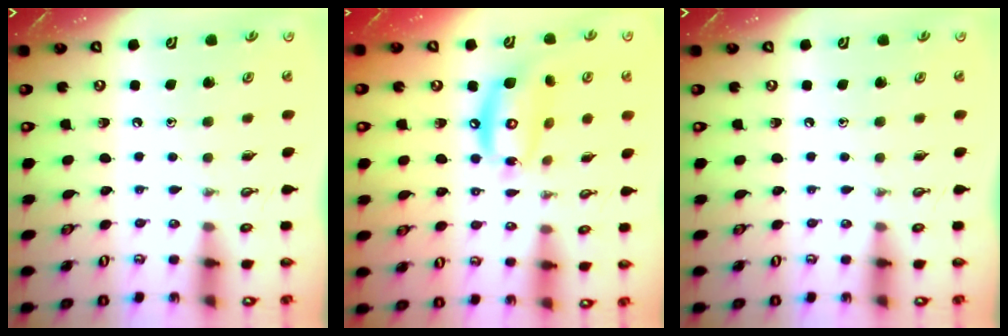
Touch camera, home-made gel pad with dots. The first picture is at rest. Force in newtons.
{"total": 14.0, "press": 13.9, "slide": 1.5}
{"total": 0.0}